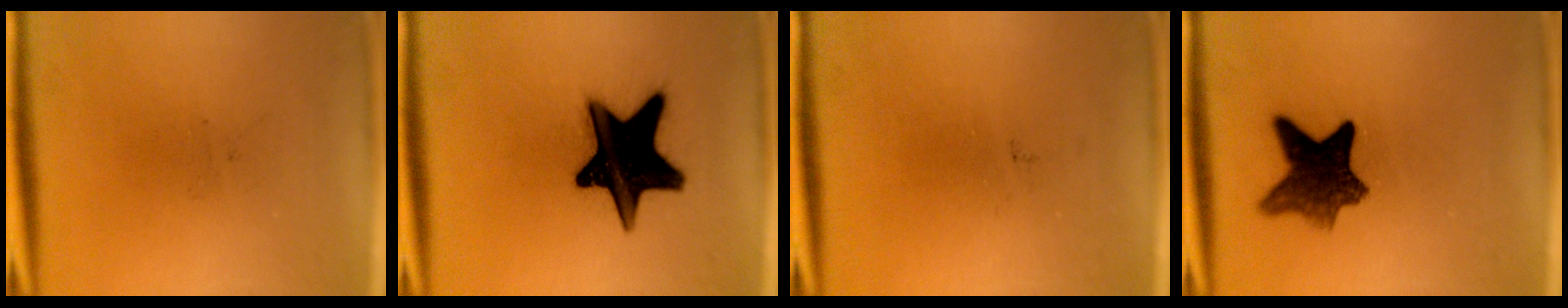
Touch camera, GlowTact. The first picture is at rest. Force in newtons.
{"total": 19.2}
{"total": 0.0}
{"total": 8.3}